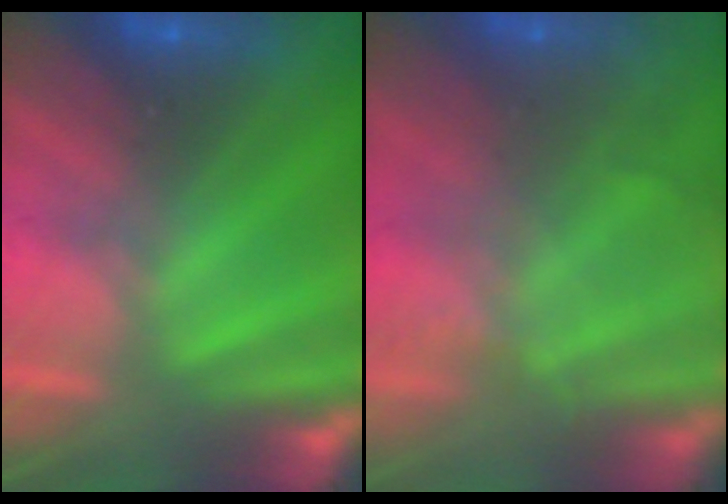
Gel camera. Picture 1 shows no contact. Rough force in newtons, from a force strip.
{"total": 7.3}